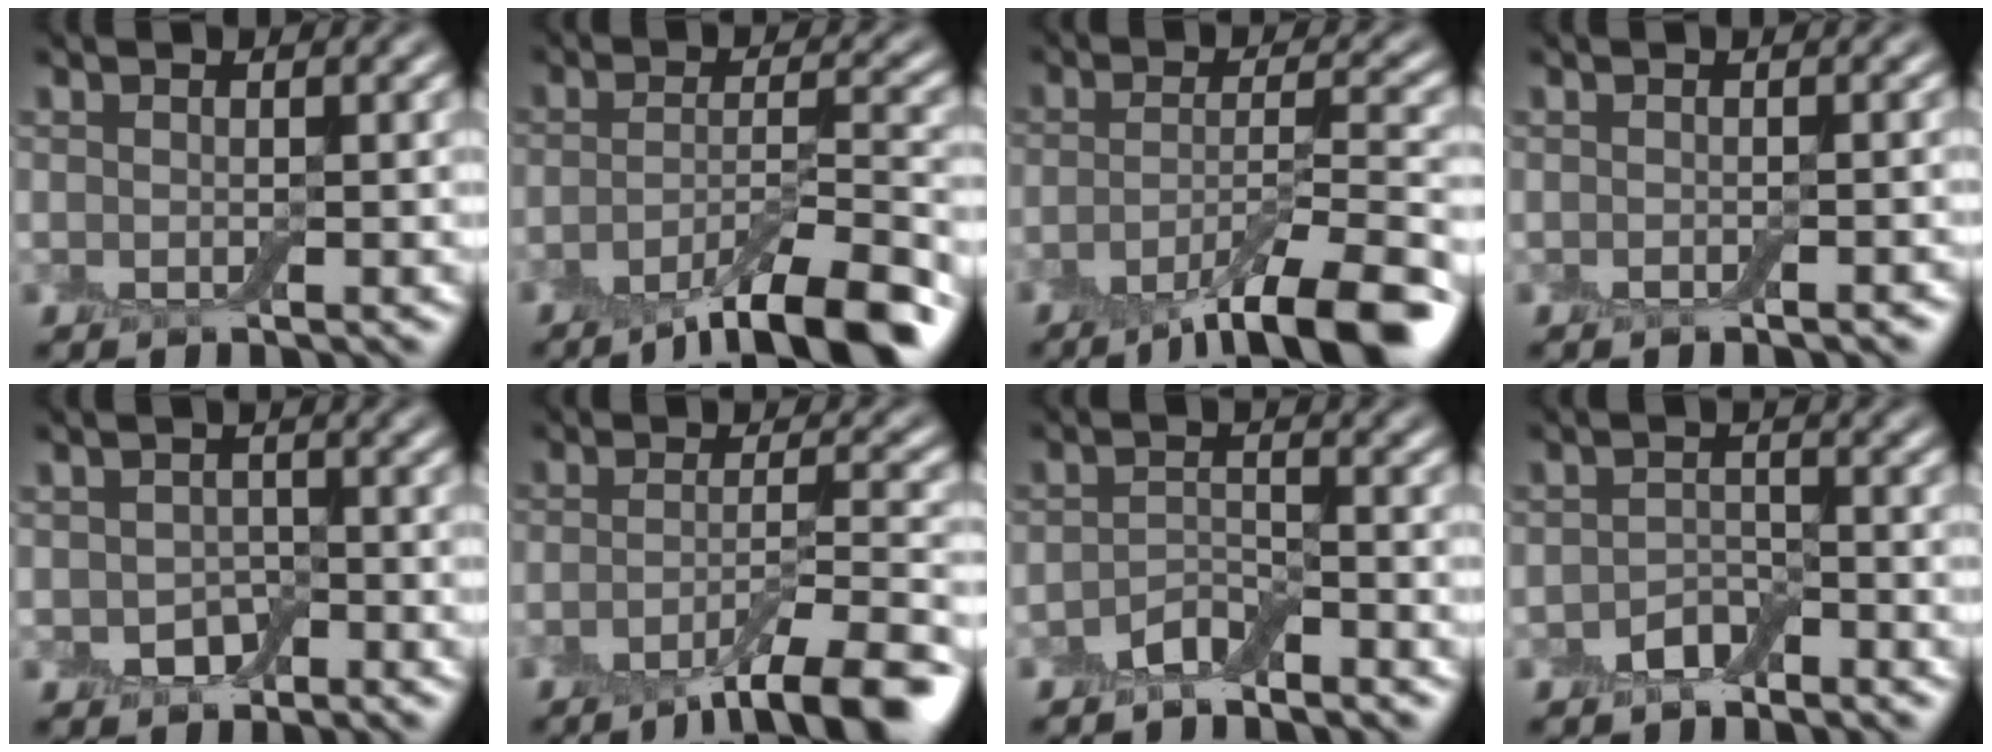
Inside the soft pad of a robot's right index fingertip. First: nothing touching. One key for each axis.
{"total": 8.7, "fx": -5.5, "fy": 2.1, "fz": 6.3, "tx": -0.090, "ty": 0.001, "tz": -0.095}
{"total": 9.7, "fx": -5.9, "fy": 2.3, "fz": 7.3, "tx": -0.101, "ty": 0.000, "tz": -0.101}
{"total": 0.8, "fx": -0.6, "fy": 0.2, "fz": 0.6, "tx": -0.005, "ty": 0.001, "tz": -0.009}
{"total": 2.4, "fx": -0.8, "fy": 1.8, "fz": 1.4, "tx": -0.024, "ty": -0.005, "tz": -0.017}
{"total": 8.7, "fx": -5.3, "fy": 2.1, "fz": 6.6, "tx": -0.091, "ty": -0.002, "tz": -0.089}
{"total": 2.2, "fx": -1.8, "fy": 0.8, "fz": 1.0, "tx": -0.018, "ty": 0.008, "tz": -0.036}
{"total": 1.9, "fx": -1.5, "fy": 1.0, "fz": 0.8, "tx": -0.013, "ty": 0.008, "tz": -0.028}